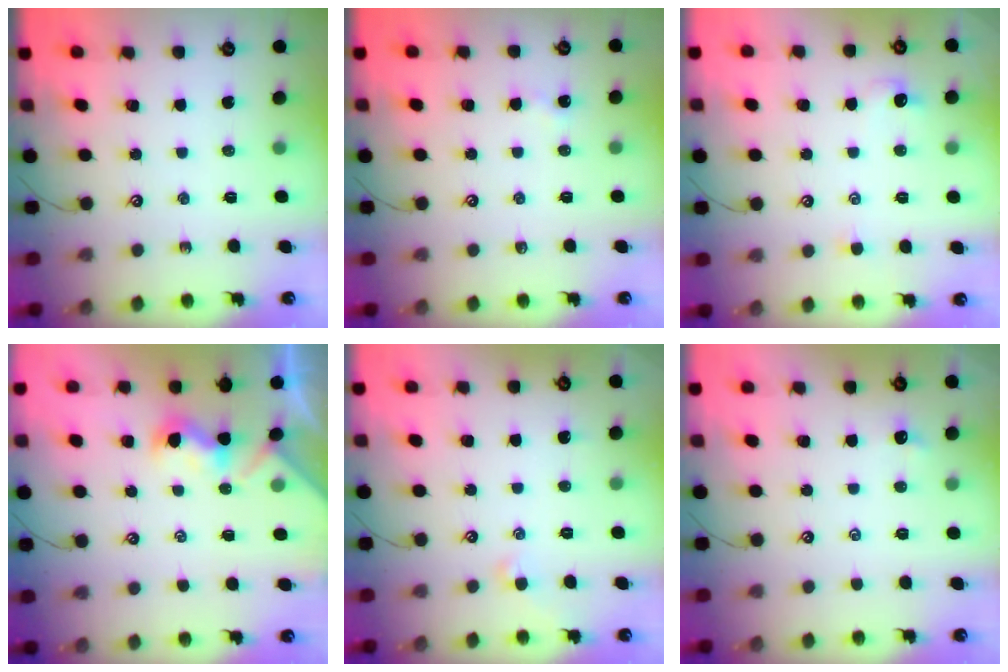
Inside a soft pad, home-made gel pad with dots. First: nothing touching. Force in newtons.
{"total": 1.1, "press": 1.0, "slide": 0.2}
{"total": 0.5, "press": 0.2, "slide": 0.5}
{"total": 0.8, "press": 0.4, "slide": 0.7}
{"total": 0.5, "press": 0.0, "slide": 0.5}
{"total": 1.1, "press": 1.0, "slide": 0.4}